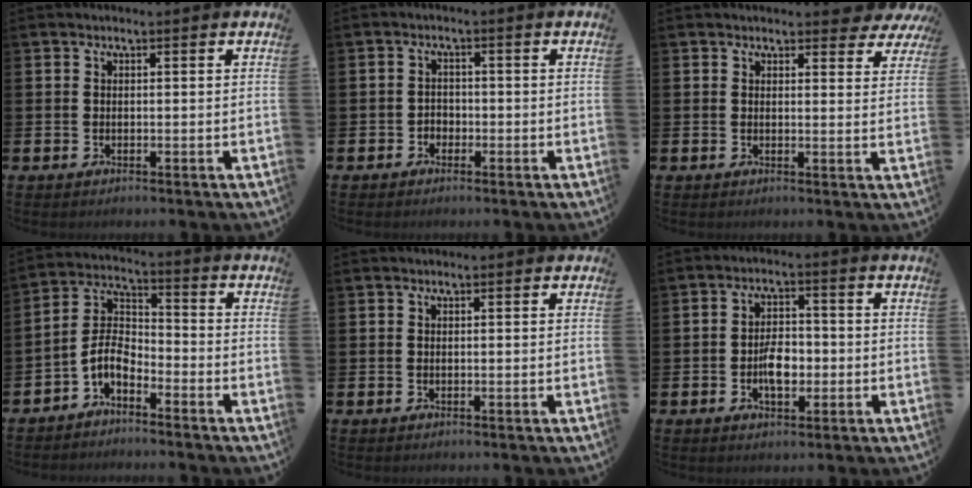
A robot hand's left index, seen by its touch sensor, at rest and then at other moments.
{"total": 1.7, "force": [-1.1, 1.3, 0.1], "torque": [0.001, 0.000, -0.027]}
{"total": 2.6, "force": [2.4, 0.8, 0.4], "torque": [0.008, -0.011, 0.040]}
{"total": 4.5, "force": [-3.0, 2.1, 2.6], "torque": [-0.073, -0.019, -0.070]}
{"total": 0.0}
{"total": 4.3, "force": [-1.0, 2.4, 3.5], "torque": [-0.055, 0.004, -0.020]}